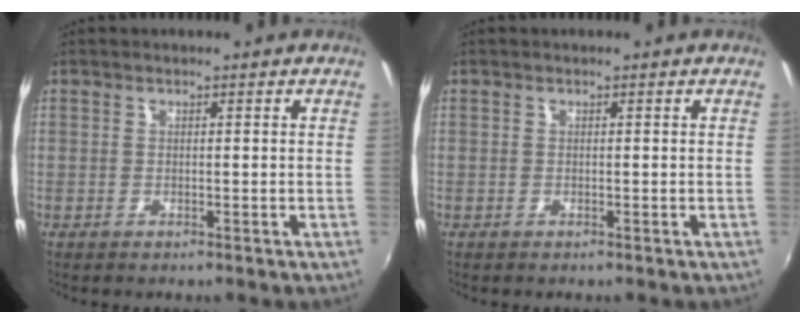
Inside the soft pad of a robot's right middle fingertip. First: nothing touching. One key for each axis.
{"total": 0.0}